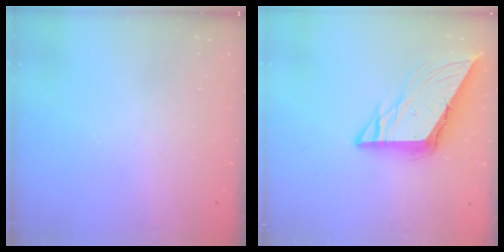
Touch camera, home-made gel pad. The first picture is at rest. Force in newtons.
{"total": 10.7, "press": 10.6, "slide": 1.3}